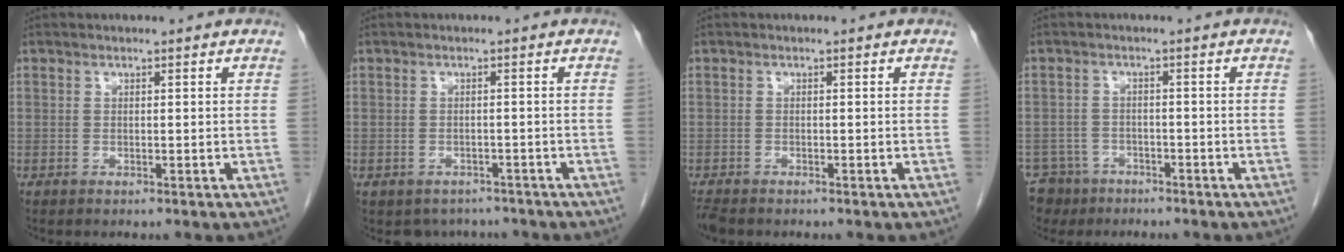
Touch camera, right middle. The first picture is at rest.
{"total": 4.5, "force": [-3.8, 2.4, 0.2], "torque": [0.007, 0.007, -0.048]}
{"total": 2.3, "force": [-2.0, 0.7, 1.0], "torque": [-0.024, -0.008, -0.035]}
{"total": 6.9, "force": [-5.1, 4.6, 0.4], "torque": [-0.015, -0.001, -0.084]}